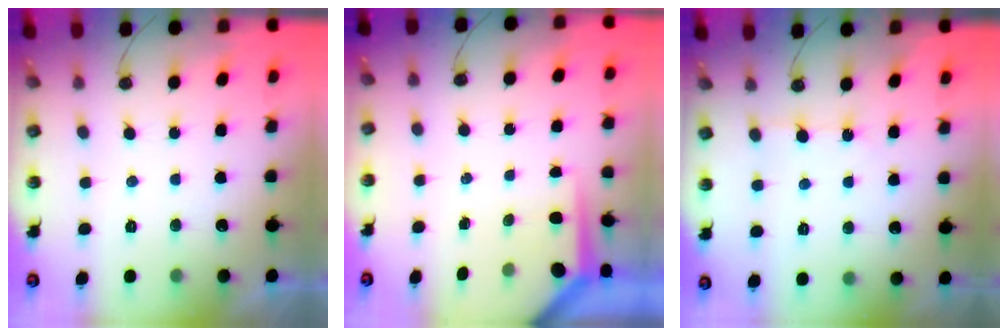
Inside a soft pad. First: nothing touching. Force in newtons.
{"total": 3.7, "press": 3.6, "slide": 0.3}
{"total": 3.7, "press": 3.7, "slide": 0.5}